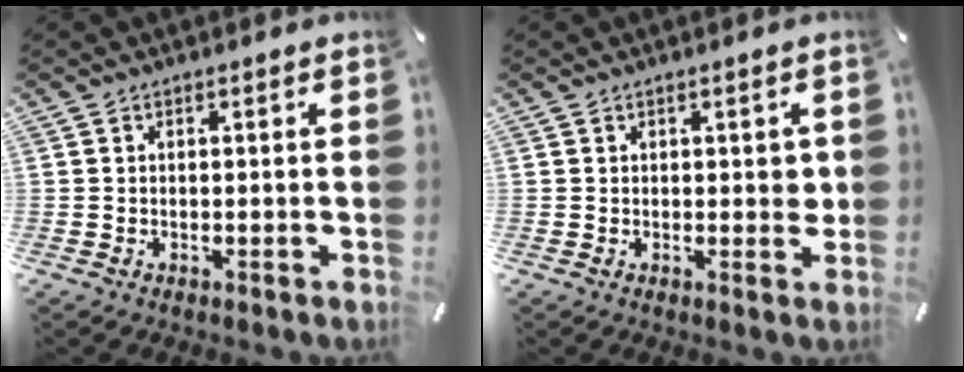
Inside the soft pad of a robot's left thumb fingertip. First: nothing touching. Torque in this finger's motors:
{"motor_torque": [0.41, 0.56, 0.23, -0.31, 0.05]}